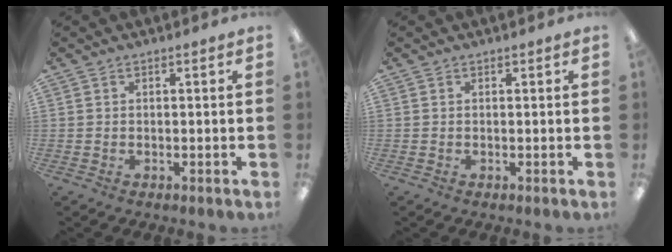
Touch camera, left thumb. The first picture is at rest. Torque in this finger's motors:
{"motor_torque": [0.00, 0.00, -0.17, 0.17, 0.00]}